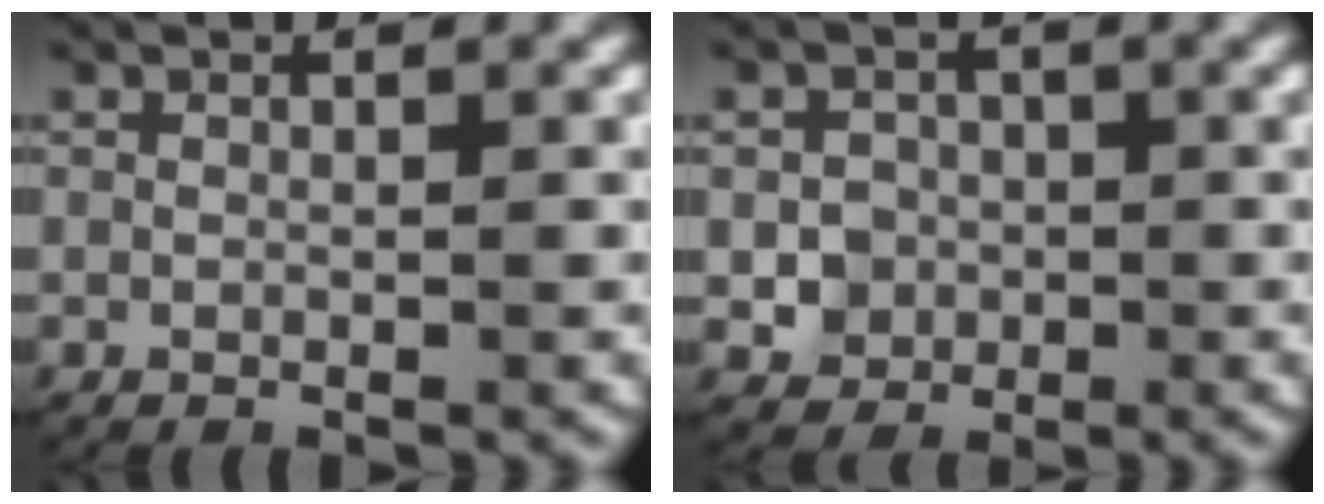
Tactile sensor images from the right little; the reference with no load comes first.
{"total": 2.6, "force": [-0.6, 2.4, 0.5], "torque": [-0.003, -0.001, -0.011]}